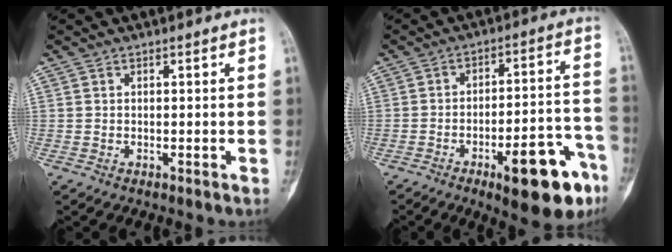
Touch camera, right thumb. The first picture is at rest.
{"total": 16.8, "force": [-8.7, 5.5, 13.2], "torque": [-0.136, 0.063, -0.112]}